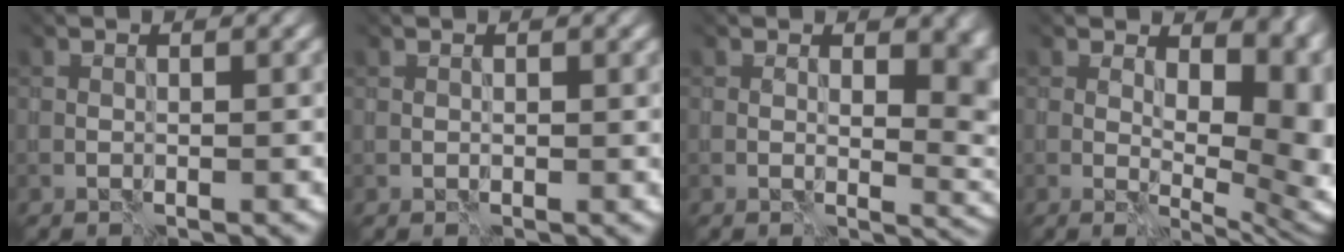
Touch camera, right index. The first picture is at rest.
{"total": 0.0}
{"total": 5.9, "force": [1.3, 3.1, 4.8], "torque": [-0.044, -0.003, 0.018]}
{"total": 10.8, "force": [2.5, 6.1, 8.6], "torque": [-0.068, 0.005, 0.043]}